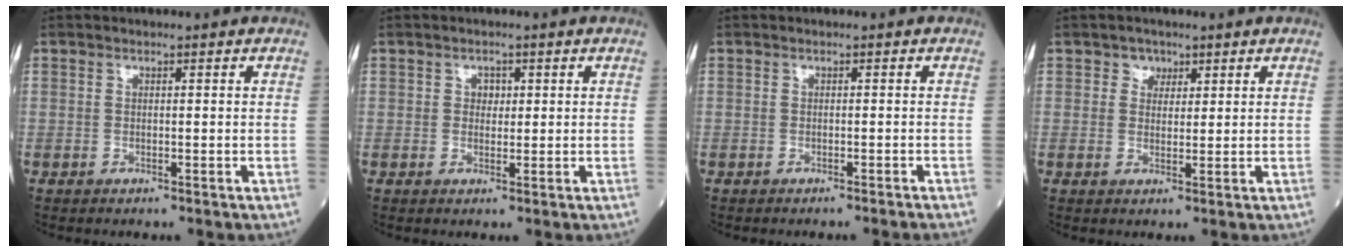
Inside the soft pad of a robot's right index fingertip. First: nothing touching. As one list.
[{"total": 1.6, "force": [0.4, 1.3, 0.9], "torque": [-0.009, 0.000, 0.004]}, {"total": 2.2, "force": [-1.9, -0.5, 0.9], "torque": [-0.011, 0.004, -0.024]}, {"total": 2.3, "force": [1.3, 1.9, 0.5], "torque": [0.000, 0.001, 0.015]}]